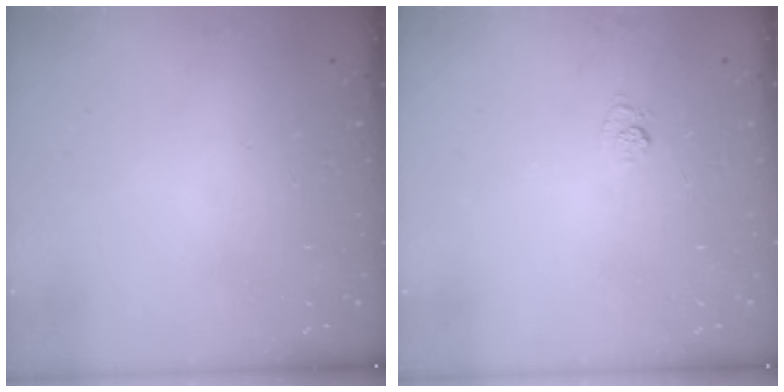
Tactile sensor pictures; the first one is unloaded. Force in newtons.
{"total": 5.6, "press": 5.4, "slide": 1.4}